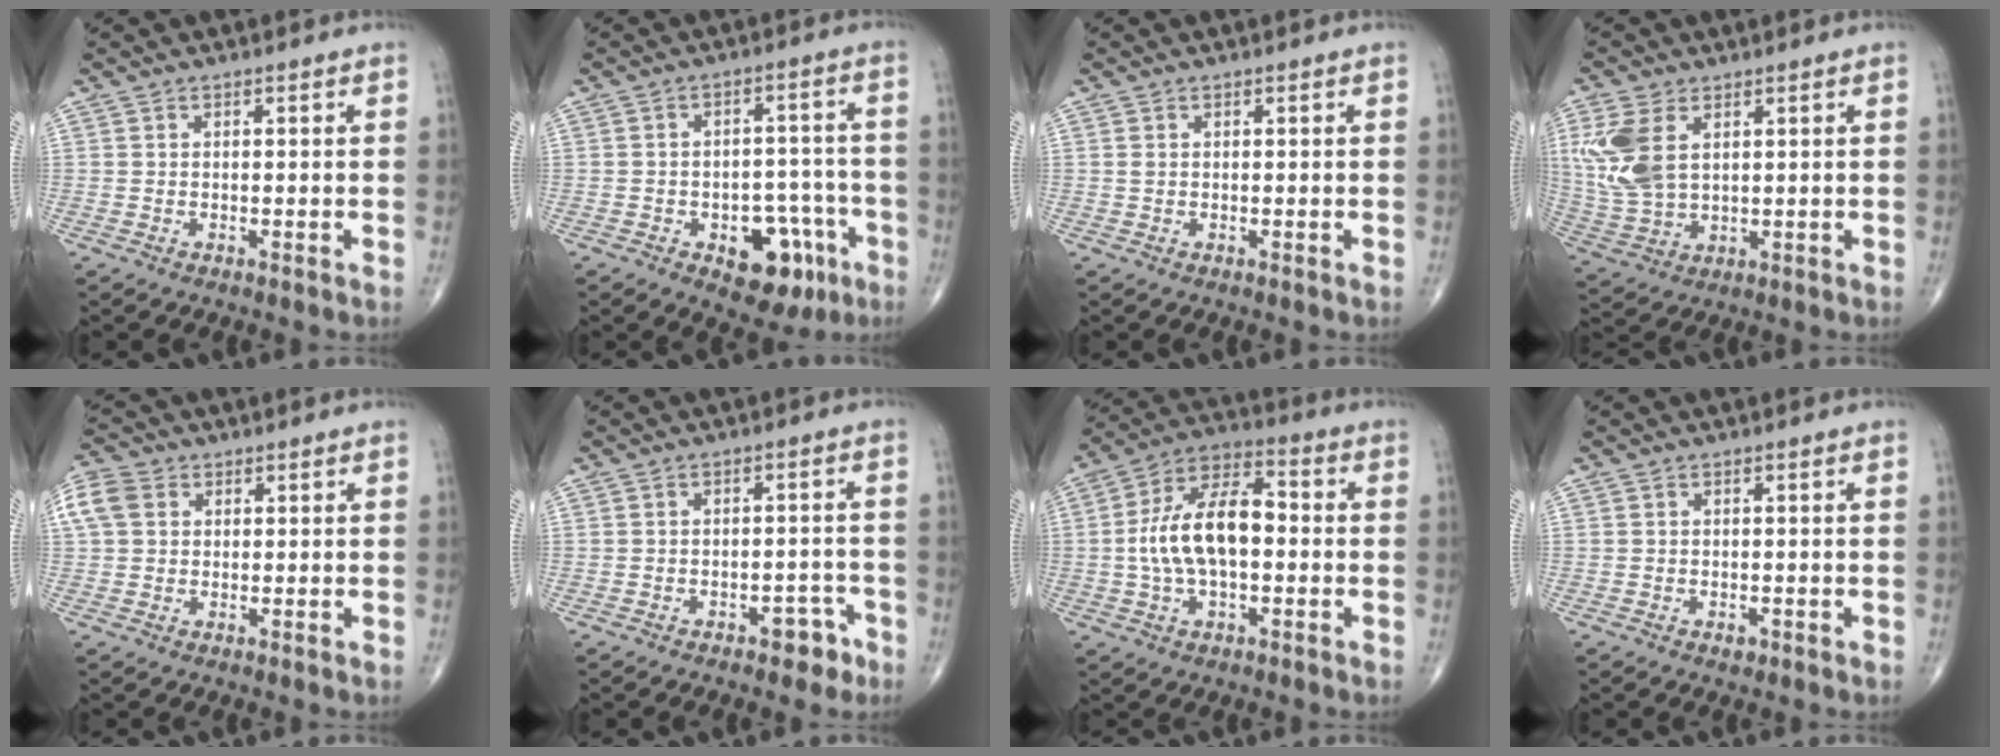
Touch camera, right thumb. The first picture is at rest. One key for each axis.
{"total": 11.9, "fx": -5.4, "fy": 6.9, "fz": 8.0, "tx": -0.065, "ty": 0.041, "tz": -0.065}
{"total": 0.6, "fx": 0.1, "fy": 0.4, "fz": 0.4, "tx": -0.011, "ty": 0.003, "tz": 0.004}
{"total": 11.1, "fx": 3.4, "fy": 6.6, "fz": 8.3, "tx": -0.194, "ty": -0.003, "tz": 0.079}
{"total": 7.5, "fx": 2.1, "fy": 5.9, "fz": 4.1, "tx": -0.091, "ty": 0.016, "tz": 0.039}
{"total": 4.3, "fx": -2.7, "fy": 2.4, "fz": 2.3, "tx": -0.012, "ty": 0.026, "tz": -0.032}
{"total": 15.0, "fx": -0.5, "fy": 7.8, "fz": 12.7, "tx": -0.229, "ty": 0.036, "tz": -0.018}
{"total": 1.1, "fx": -0.5, "fy": 0.7, "fz": 0.6, "tx": -0.009, "ty": 0.000, "tz": -0.006}